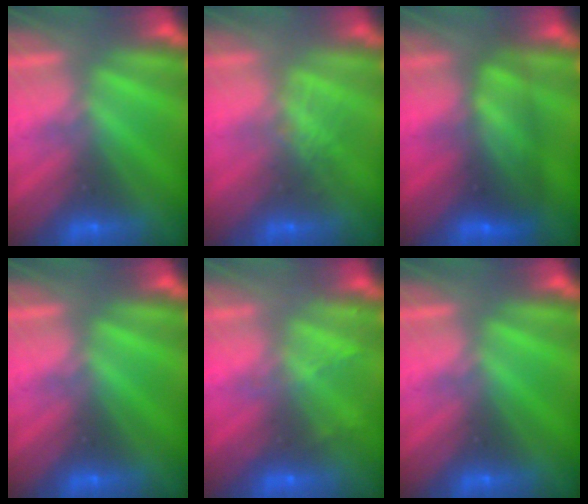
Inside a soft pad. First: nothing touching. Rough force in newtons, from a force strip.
{"total": 2.7}
{"total": 6.7}
{"total": 0.0}
{"total": 2.2}
{"total": 0.0}